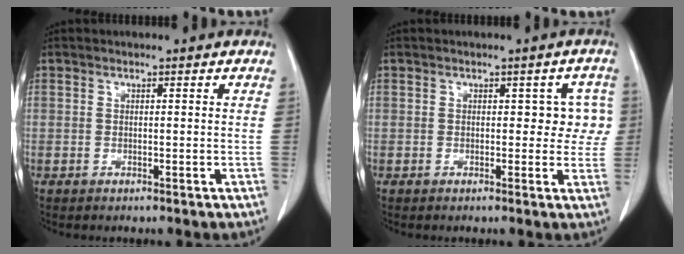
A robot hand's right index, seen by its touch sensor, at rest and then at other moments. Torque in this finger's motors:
{"motor_torque": [0.44, -0.04, 0.19, 0.02]}